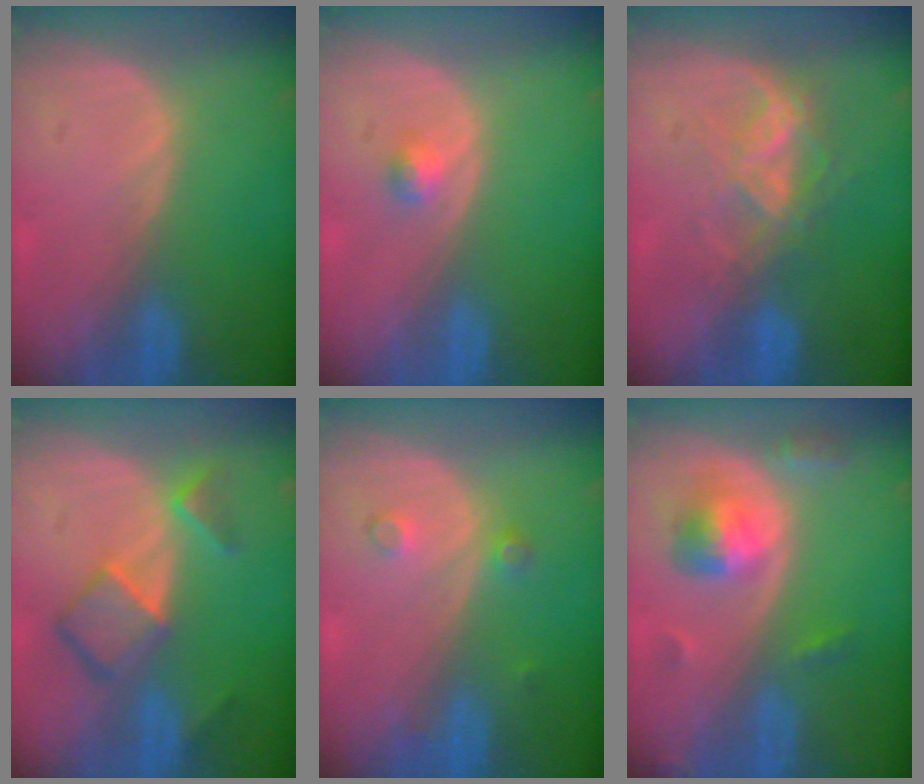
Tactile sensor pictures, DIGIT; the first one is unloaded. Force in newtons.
{"total": 1.7, "press": 1.4, "slide": 0.8}
{"total": 6.8, "press": 5.9, "slide": 3.4}
{"total": 7.1, "press": 6.0, "slide": 3.6}
{"total": 2.5, "press": 2.1, "slide": 1.3}
{"total": 5.6, "press": 5.2, "slide": 1.9}